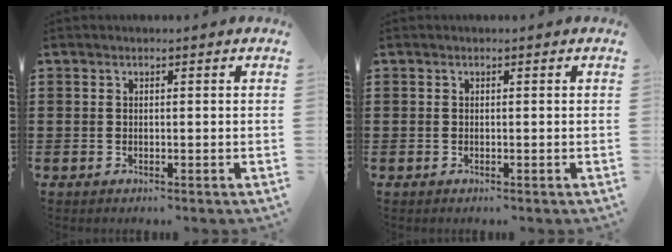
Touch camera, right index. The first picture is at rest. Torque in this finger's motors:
{"motor_torque": [0.00, 0.00, 0.06, -0.01]}